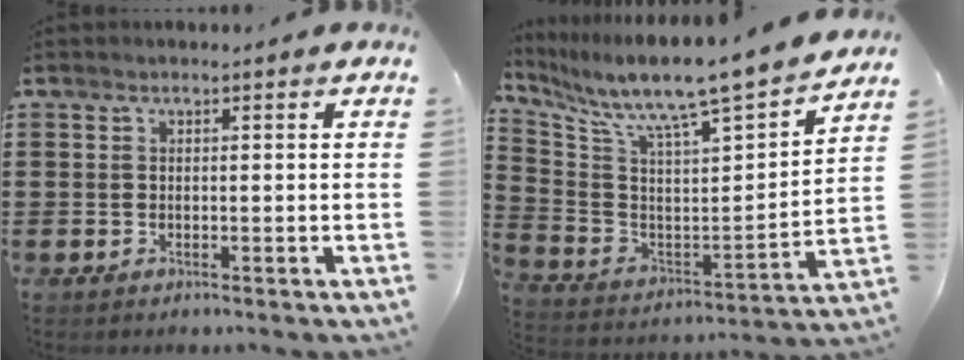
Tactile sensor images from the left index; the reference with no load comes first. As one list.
[{"total": 9.1, "force": [8.3, -0.4, 3.6], "torque": [-0.101, -0.081, 0.127]}]